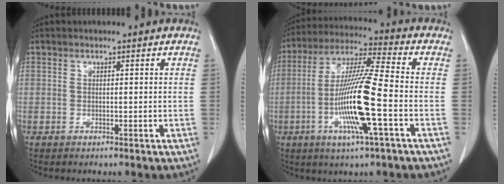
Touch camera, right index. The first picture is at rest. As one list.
[{"total": 14.8, "force": [-3.8, -0.1, 14.3], "torque": [-0.286, -0.010, -0.078]}]